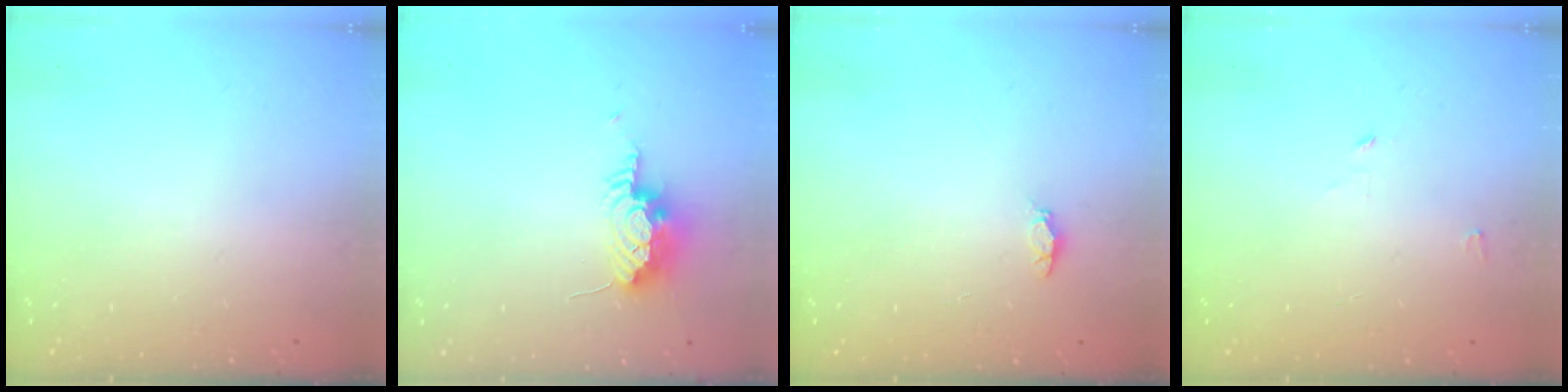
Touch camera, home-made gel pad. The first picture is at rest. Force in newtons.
{"total": 15.3, "press": 10.5, "slide": 11.1}
{"total": 1.2, "press": 1.1, "slide": 0.4}
{"total": 2.4, "press": 2.4, "slide": 0.2}